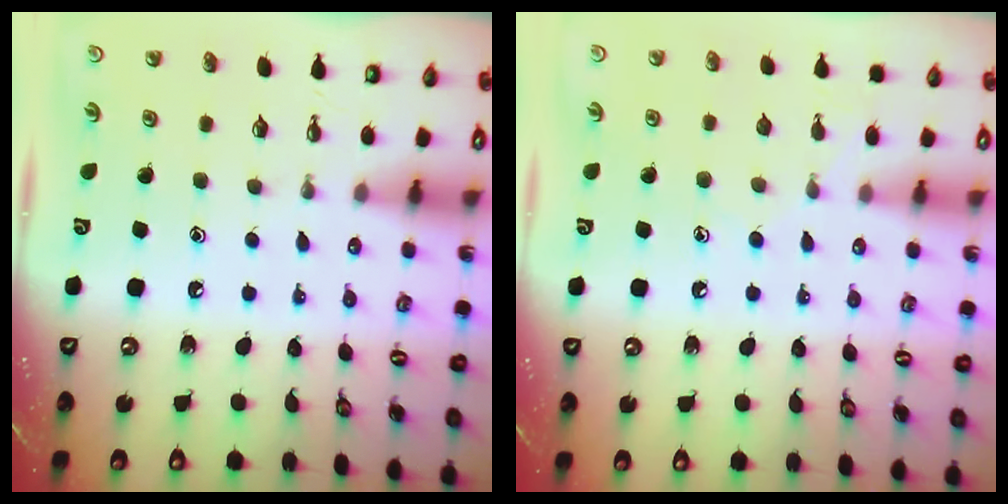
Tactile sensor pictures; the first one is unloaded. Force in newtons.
{"total": 6.4, "press": 6.4, "slide": 0.7}